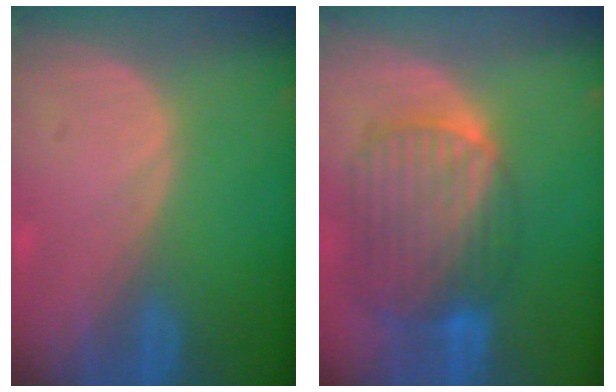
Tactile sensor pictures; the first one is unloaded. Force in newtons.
{"total": 10.5, "press": 8.8, "slide": 5.6}